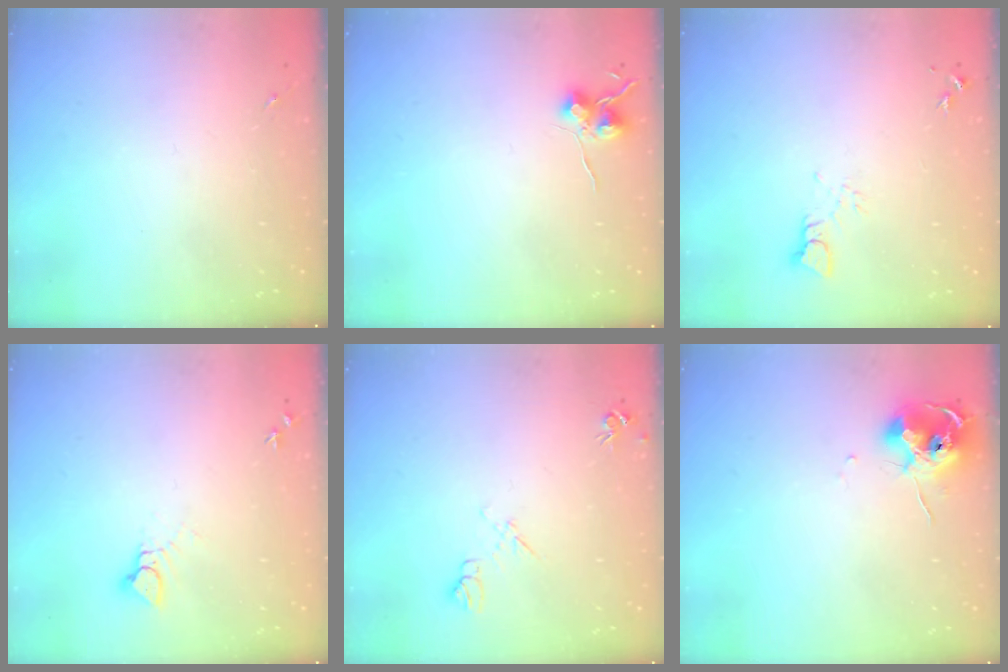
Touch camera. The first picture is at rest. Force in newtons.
{"total": 6.9, "press": 6.9, "slide": 0.6}
{"total": 3.2, "press": 3.1, "slide": 0.4}
{"total": 3.7, "press": 3.7, "slide": 0.3}
{"total": 7.8, "press": 7.8, "slide": 0.9}
{"total": 10.3, "press": 10.3, "slide": 0.9}